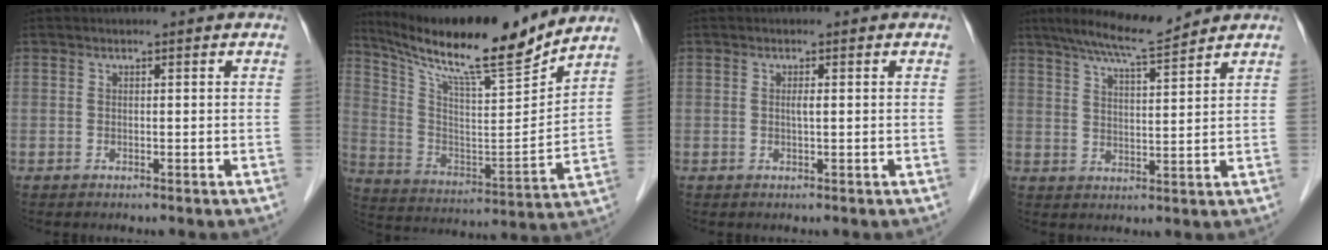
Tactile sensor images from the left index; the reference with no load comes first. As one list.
[{"total": 19.3, "force": [17.1, 0.1, 8.9], "torque": [-0.167, -0.029, 0.286]}, {"total": 0.9, "force": [0.1, 0.0, 0.9], "torque": [-0.018, 0.000, 0.000]}, {"total": 8.4, "force": [7.3, -0.2, 4.1], "torque": [-0.071, 0.006, 0.124]}]